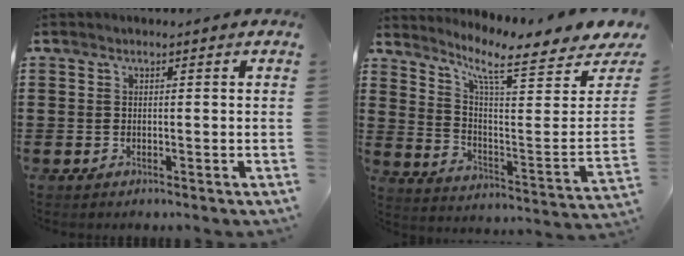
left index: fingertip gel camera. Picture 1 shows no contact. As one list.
[{"total": 8.7, "force": [7.1, 0.4, 5.0], "torque": [-0.116, -0.062, 0.112]}]